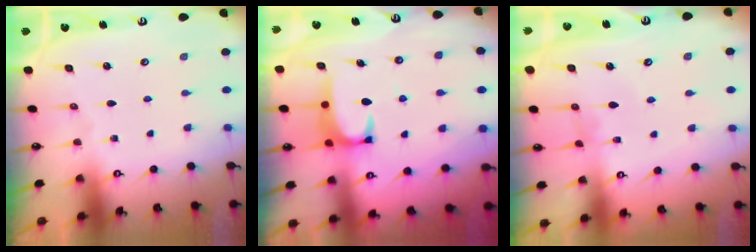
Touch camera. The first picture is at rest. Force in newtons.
{"total": 2.9, "press": 2.8, "slide": 0.7}
{"total": 0.0}